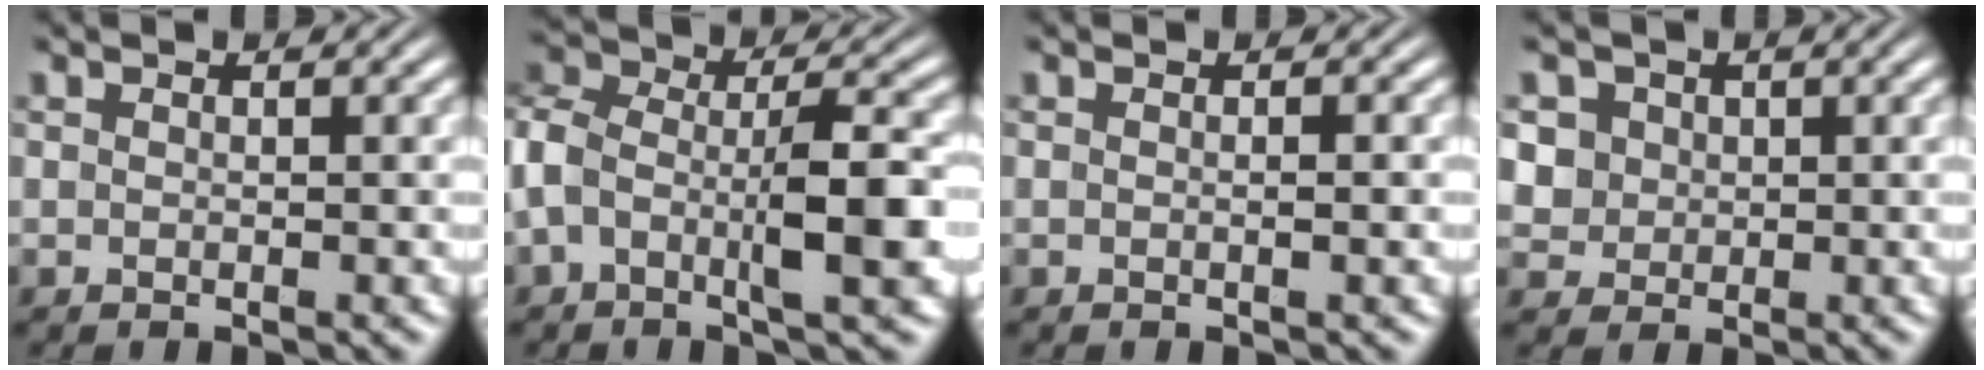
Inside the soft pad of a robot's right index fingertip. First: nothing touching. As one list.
[{"total": 7.6, "force": [-0.6, 5.0, 5.6], "torque": [-0.120, -0.007, -0.018]}, {"total": 0.5, "force": [-0.1, -0.1, 0.5], "torque": [-0.008, 0.002, -0.006]}, {"total": 5.7, "force": [0.7, 5.2, 2.2], "torque": [-0.062, -0.016, 0.018]}]